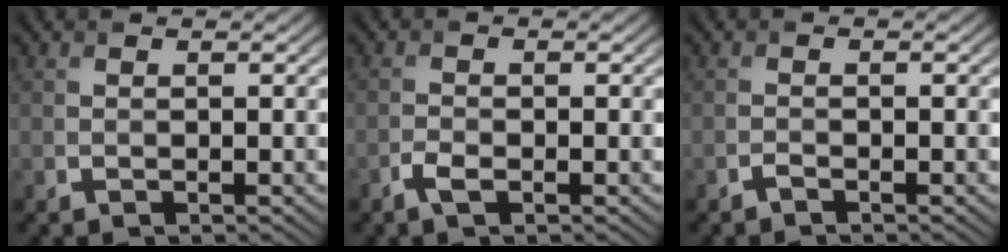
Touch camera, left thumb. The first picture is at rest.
{"total": 1.8, "force": [-1.1, 0.7, 1.3], "torque": [-0.032, -0.001, -0.024]}
{"total": 0.6, "force": [-0.5, 0.1, 0.3], "torque": [-0.004, 0.002, -0.012]}